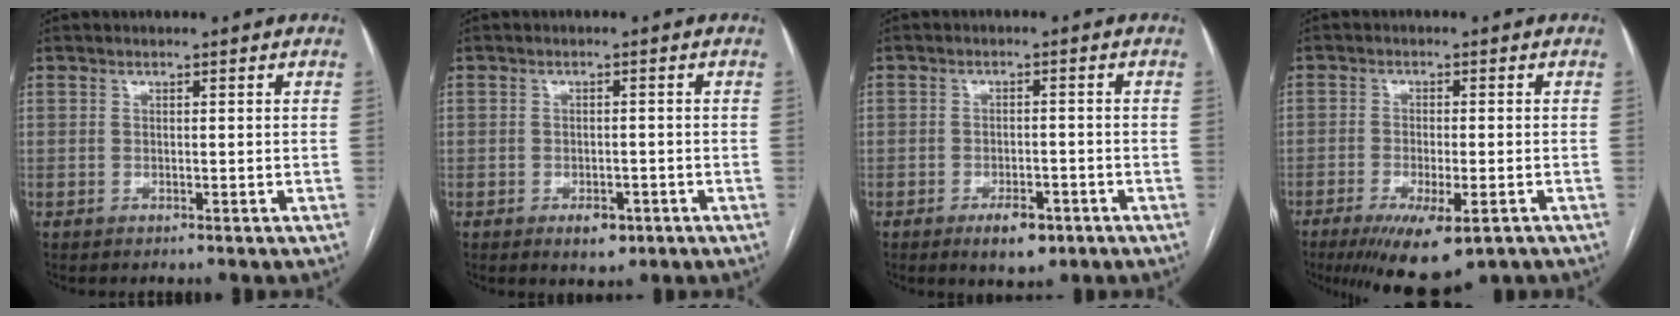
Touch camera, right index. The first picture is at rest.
{"total": 3.2, "force": [-1.7, 1.9, 1.9], "torque": [-0.022, 0.001, -0.014]}
{"total": 4.8, "force": [-2.8, 2.2, 3.2], "torque": [-0.047, 0.001, -0.036]}
{"total": 10.2, "force": [-6.1, 2.7, 7.8], "torque": [-0.125, -0.022, -0.090]}